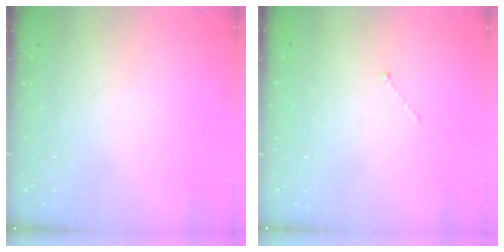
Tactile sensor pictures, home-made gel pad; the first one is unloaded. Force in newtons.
{"total": 0.0}